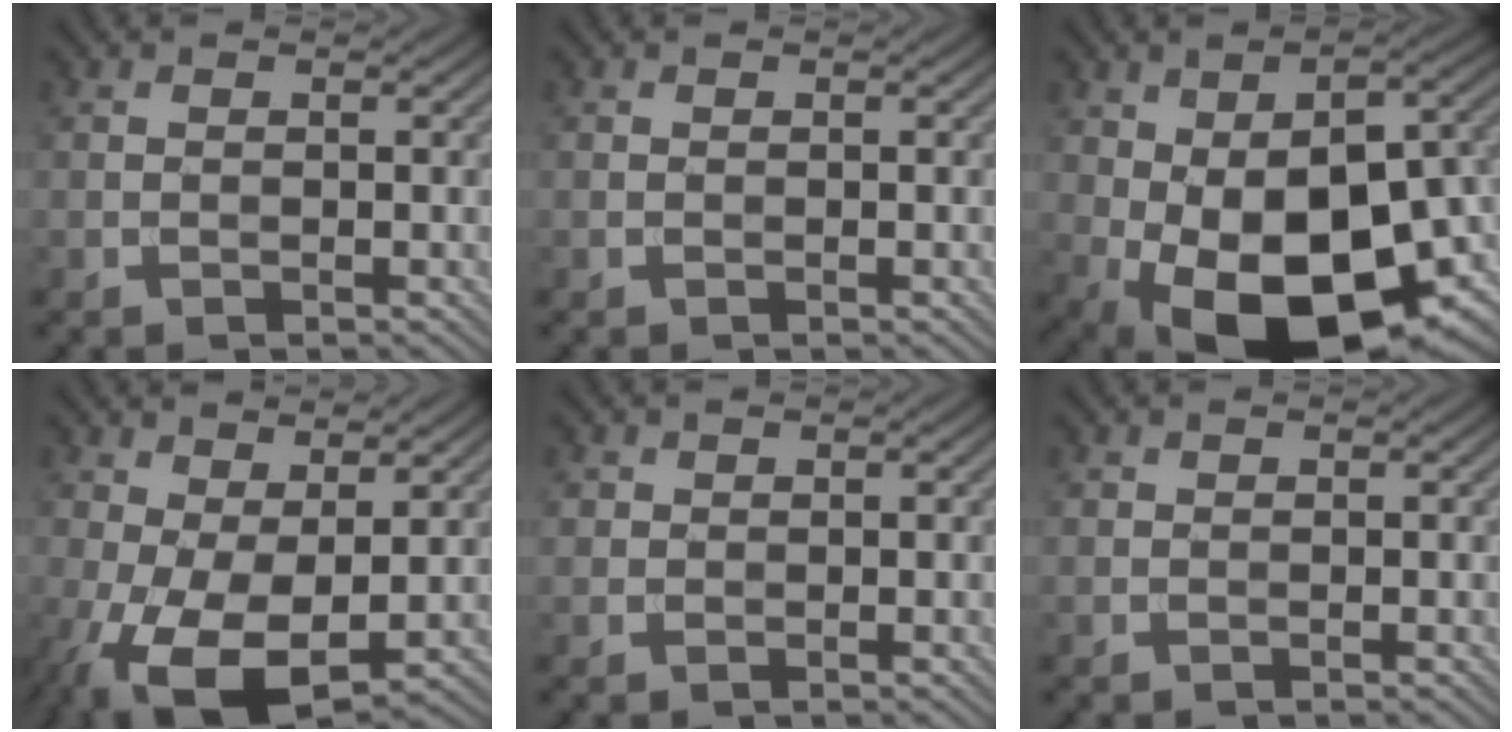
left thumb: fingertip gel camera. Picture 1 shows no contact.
{"total": 0.0}
{"total": 18.6, "force": [-5.0, 10.5, 14.6], "torque": [-0.229, -0.037, -0.064]}
{"total": 10.7, "force": [-1.9, 5.3, 9.1], "torque": [-0.206, -0.005, -0.031]}
{"total": 1.4, "force": [0.7, 1.2, 0.1], "torque": [-0.003, -0.004, 0.010]}
{"total": 0.6, "force": [0.3, 0.4, 0.0], "torque": [0.002, -0.002, 0.004]}